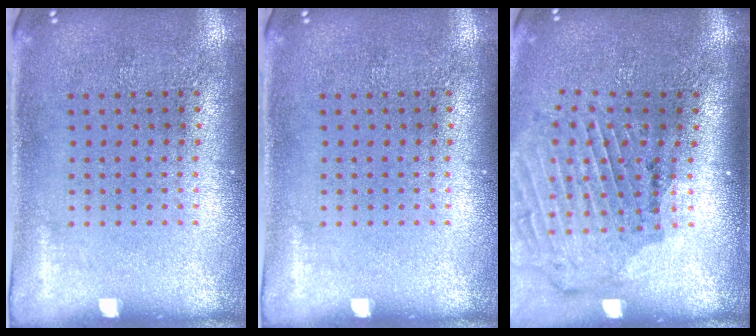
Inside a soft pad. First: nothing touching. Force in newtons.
{"total": 0.0}
{"total": 2.0, "press": 1.9, "slide": 0.6}